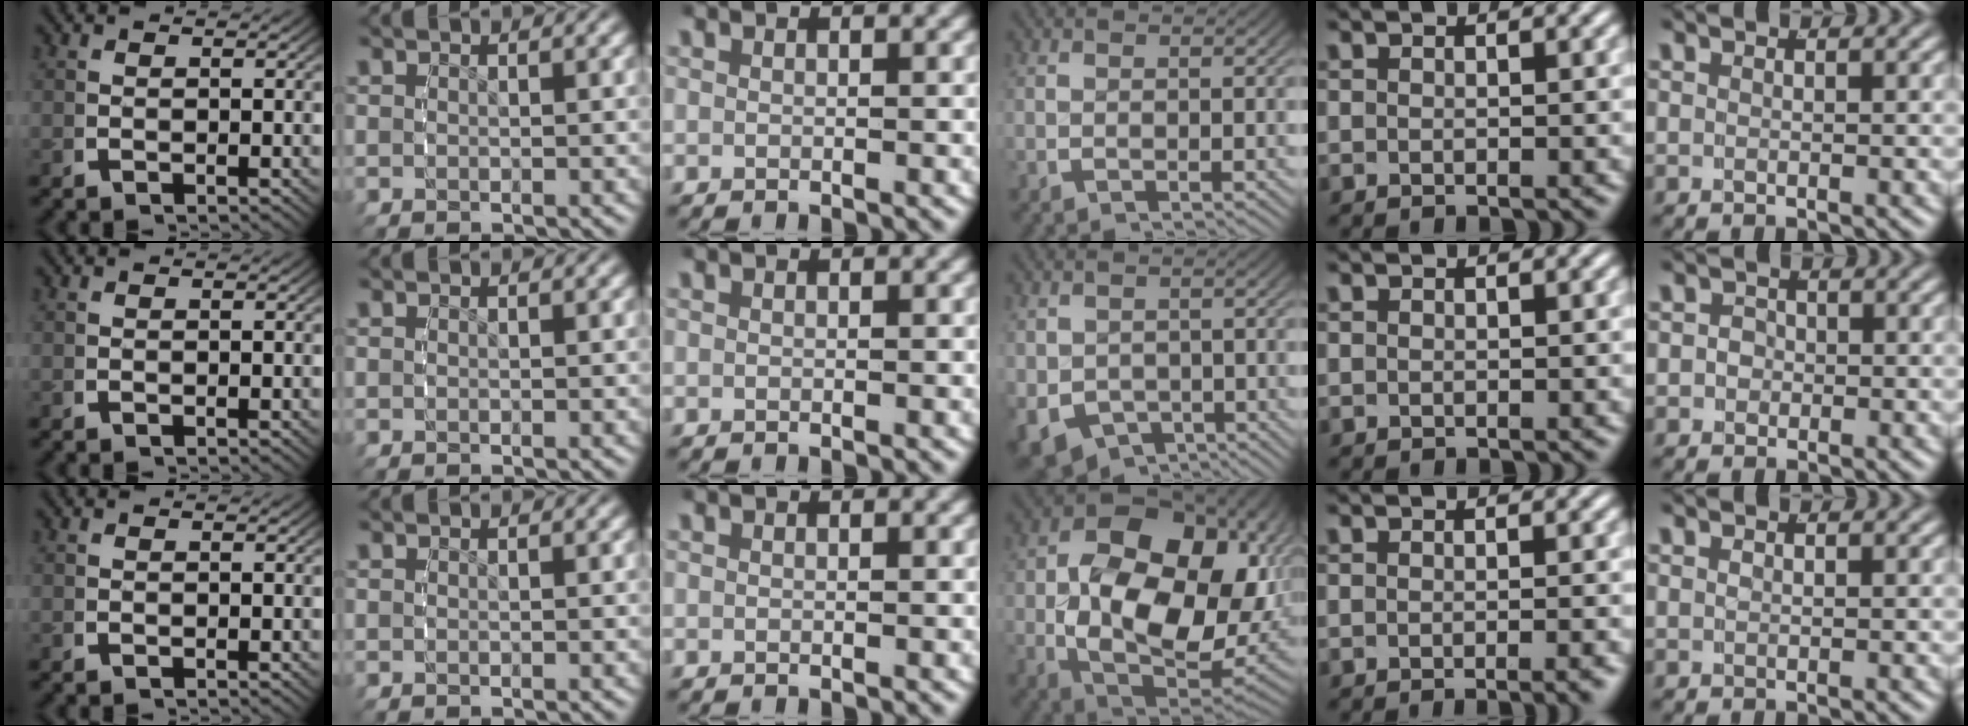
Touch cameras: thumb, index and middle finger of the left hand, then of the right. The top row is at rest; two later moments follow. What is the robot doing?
{"motion": "grasp_and_lifting", "object": "ethernet cable"}